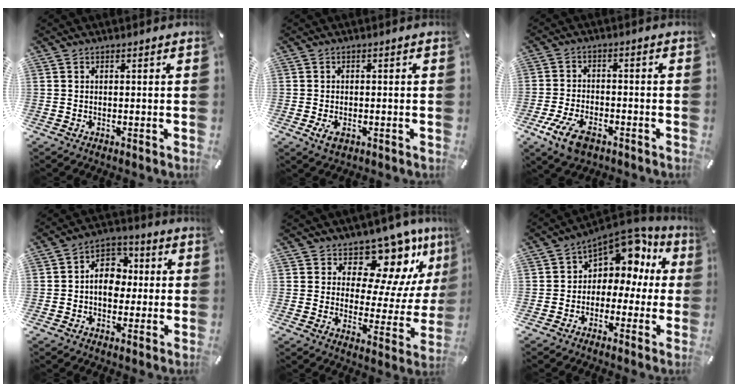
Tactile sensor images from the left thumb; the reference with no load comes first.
{"total": 3.0, "force": [-1.2, 1.9, 2.0], "torque": [-0.048, -0.001, -0.023]}
{"total": 8.8, "force": [-4.7, 4.9, 5.6], "torque": [-0.129, 0.010, -0.088]}
{"total": 8.7, "force": [-0.7, 7.0, 5.1], "torque": [-0.092, 0.018, -0.013]}
{"total": 13.1, "force": [10.3, 6.6, 4.8], "torque": [-0.060, -0.111, 0.173]}
{"total": 11.2, "force": [5.8, 8.0, 5.2], "torque": [-0.073, -0.047, 0.103]}